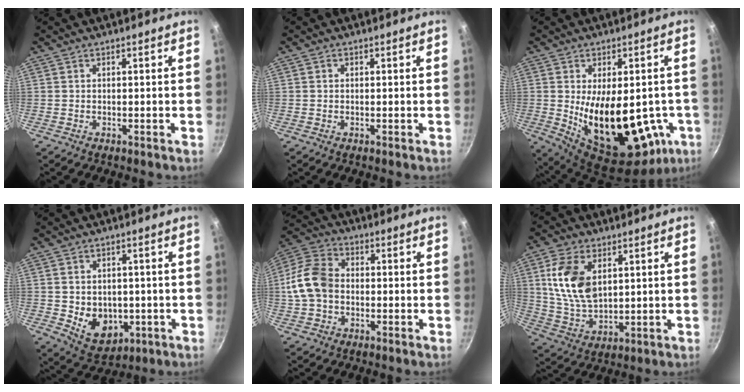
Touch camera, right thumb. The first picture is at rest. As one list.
[{"total": 0.6, "force": [0.1, 0.6, 0.2], "torque": [-0.001, 0.004, 0.001]}, {"total": 23.9, "force": [-3.3, 12.2, 20.3], "torque": [-0.273, -0.025, -0.018]}, {"total": 9.4, "force": [-1.3, 7.2, 5.8], "torque": [-0.061, -0.009, 0.000]}, {"total": 11.5, "force": [-0.8, 8.6, 7.5], "torque": [-0.129, 0.028, -0.031]}, {"total": 12.9, "force": [3.8, 7.9, 9.5], "torque": [-0.170, -0.021, 0.082]}]